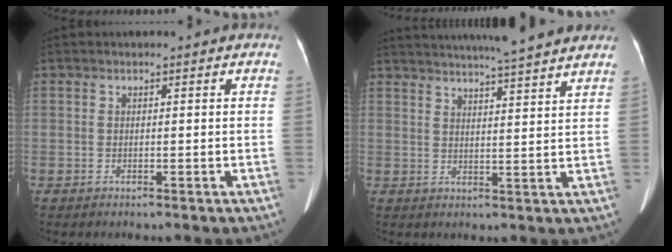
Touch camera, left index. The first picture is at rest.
{"total": 16.0, "force": [14.4, -0.2, 6.9], "torque": [-0.118, 0.006, 0.191]}